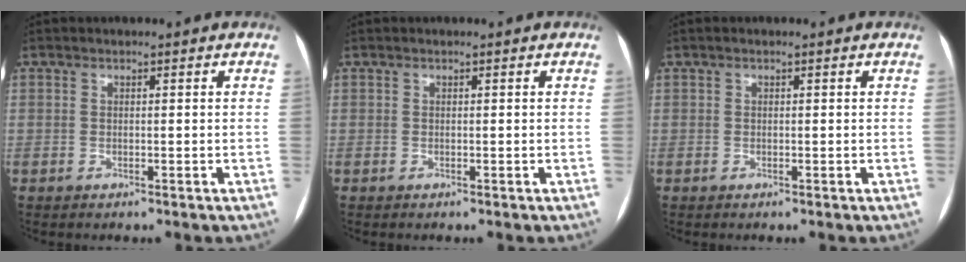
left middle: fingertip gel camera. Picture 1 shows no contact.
{"total": 0.0}
{"total": 0.0}